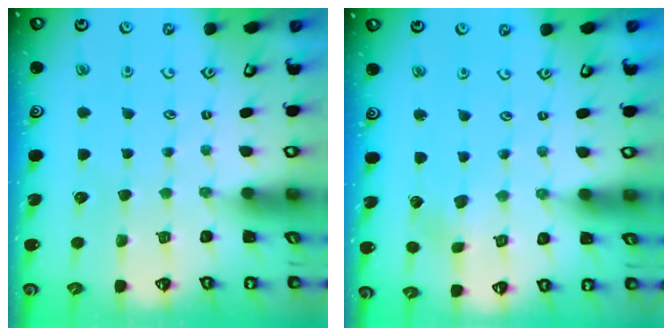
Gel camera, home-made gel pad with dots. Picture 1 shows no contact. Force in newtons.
{"total": 1.9, "press": 1.9, "slide": 0.3}